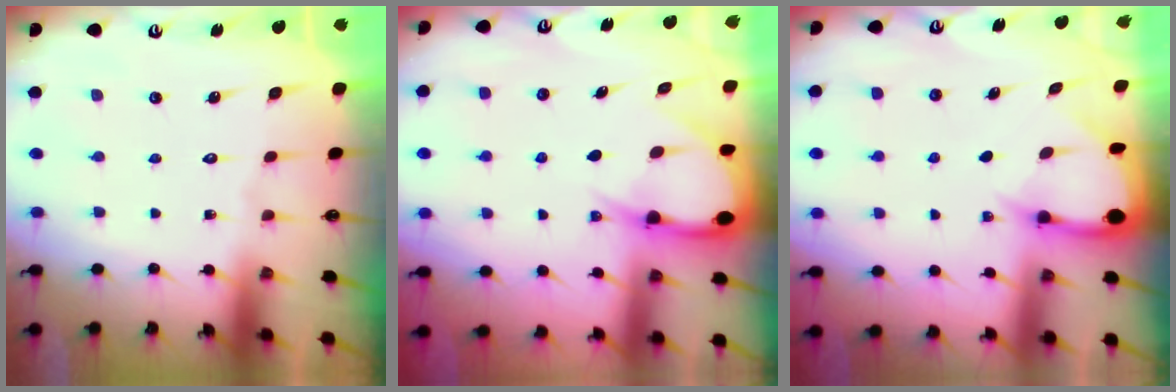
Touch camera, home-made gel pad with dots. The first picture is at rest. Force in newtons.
{"total": 7.2, "press": 7.2, "slide": 1.0}
{"total": 3.1, "press": 3.1, "slide": 0.3}